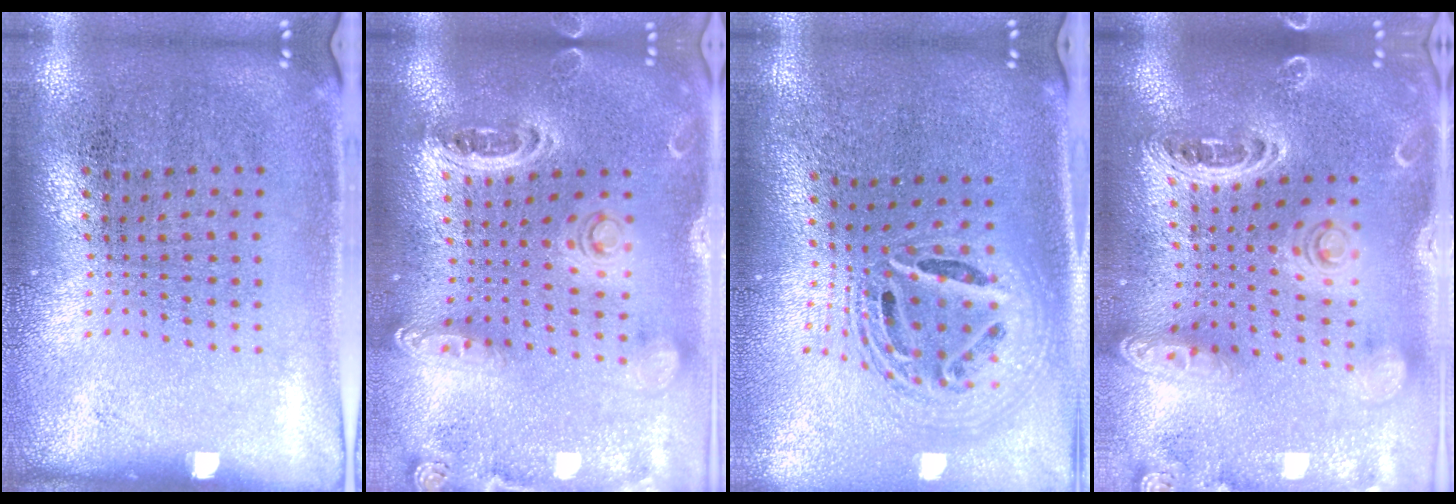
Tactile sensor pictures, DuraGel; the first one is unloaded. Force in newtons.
{"total": 1.3, "press": 1.3, "slide": 0.2}
{"total": 2.4, "press": 1.8, "slide": 1.6}
{"total": 1.9, "press": 1.9, "slide": 0.5}